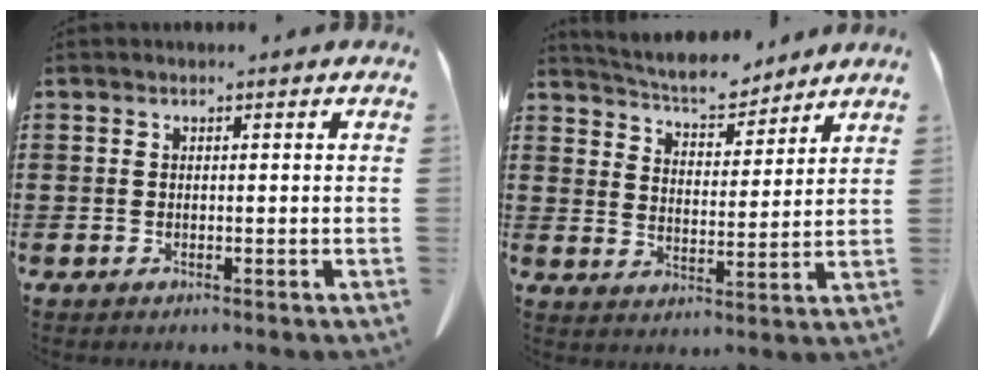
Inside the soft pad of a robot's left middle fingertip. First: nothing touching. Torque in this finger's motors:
{"motor_torque": [0.29, -0.29, 0.27, 0.07]}